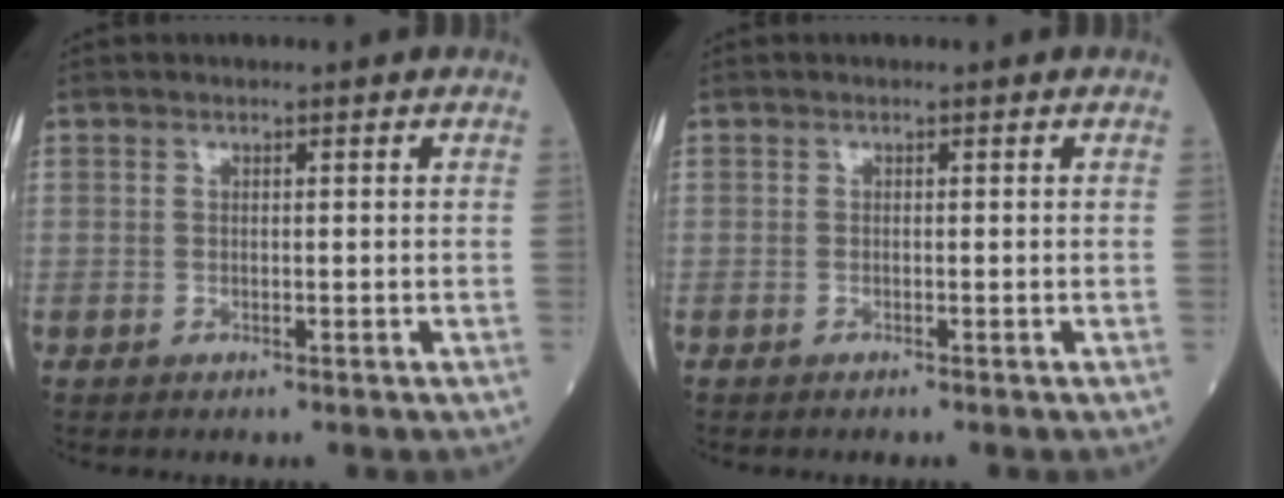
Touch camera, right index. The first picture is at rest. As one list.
[{"total": 0.0}]